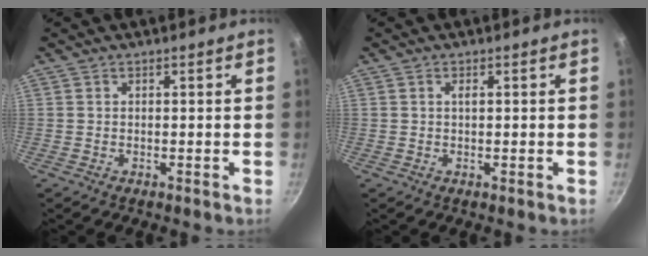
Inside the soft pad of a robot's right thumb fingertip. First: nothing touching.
{"total": 1.1, "force": [0.2, 0.2, 1.0], "torque": [-0.018, 0.000, 0.001]}